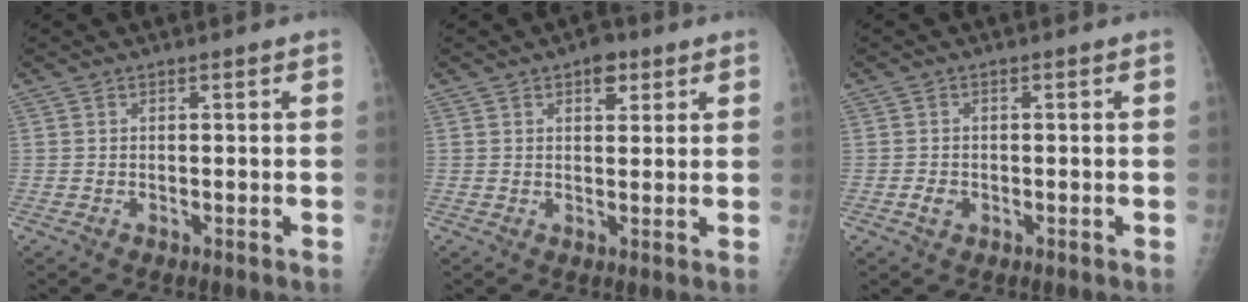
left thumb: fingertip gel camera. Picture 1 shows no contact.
{"total": 3.9, "force": [2.2, 2.2, 2.4], "torque": [-0.014, -0.007, 0.028]}
{"total": 1.9, "force": [-0.7, 1.4, 1.0], "torque": [-0.013, 0.003, -0.011]}